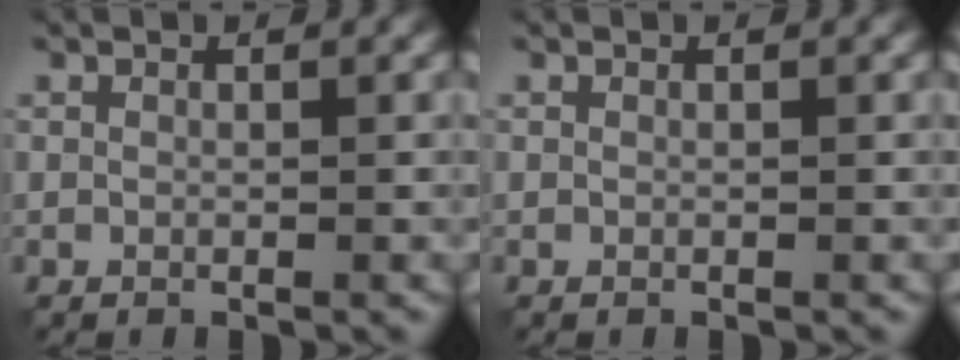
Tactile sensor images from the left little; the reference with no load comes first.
{"total": 0.0}